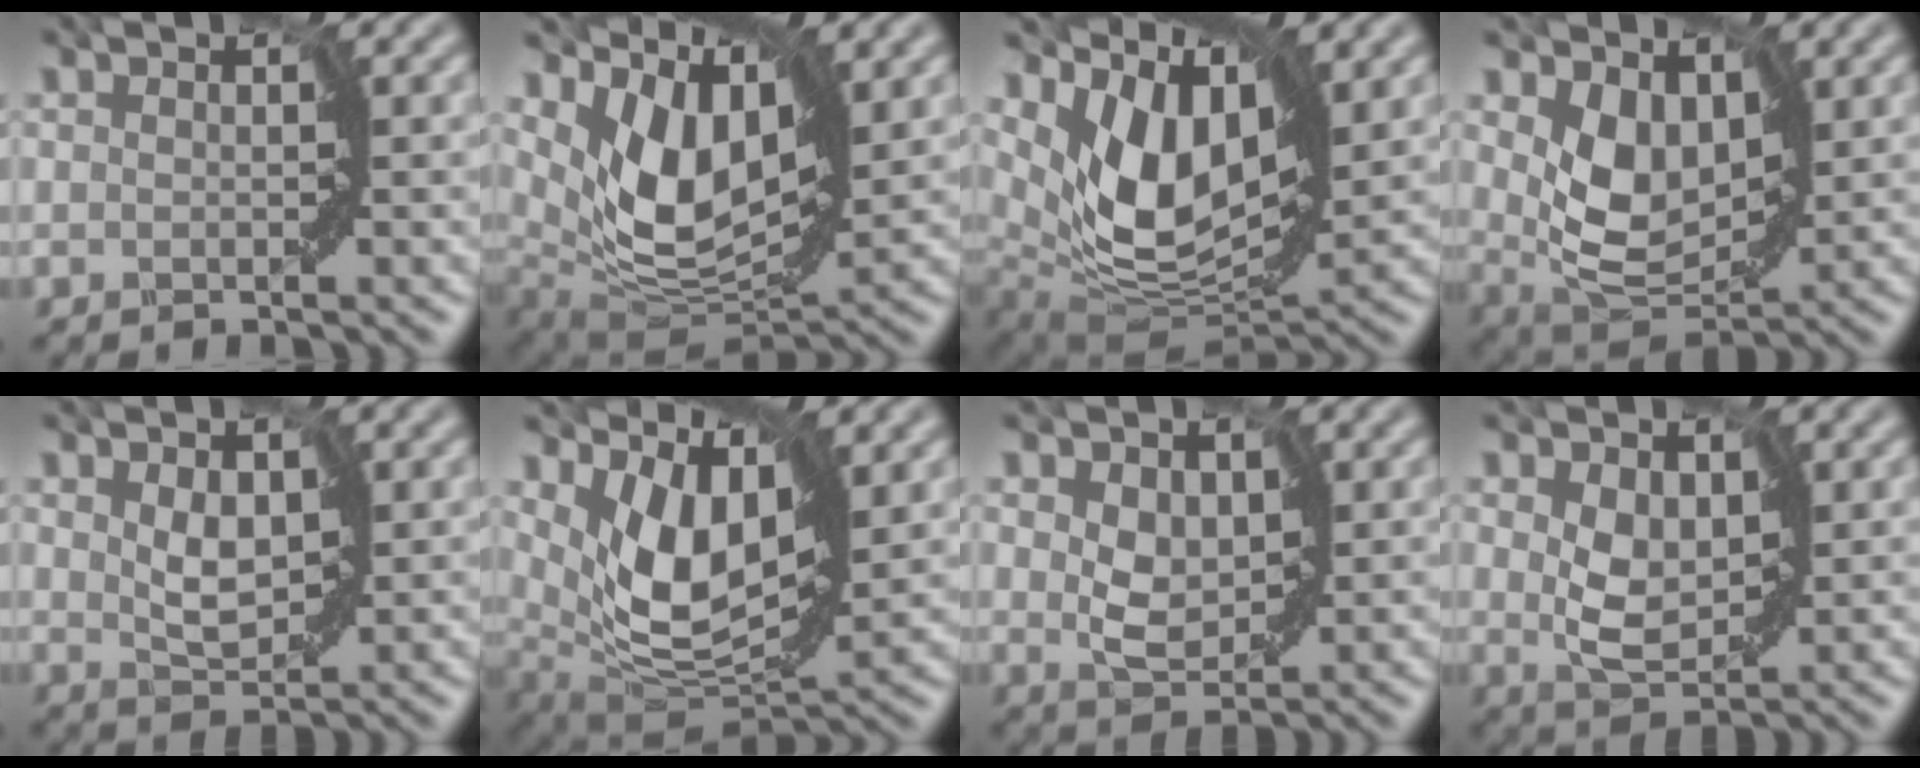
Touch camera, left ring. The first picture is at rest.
{"total": 8.1, "force": [3.2, 4.3, 6.1], "torque": [-0.128, -0.012, 0.056]}
{"total": 9.0, "force": [3.6, 4.8, 6.7], "torque": [-0.136, -0.010, 0.065]}
{"total": 5.0, "force": [1.5, 3.4, 3.4], "torque": [-0.074, -0.016, 0.031]}
{"total": 2.4, "force": [0.7, 1.6, 1.7], "torque": [-0.039, -0.004, 0.015]}
{"total": 7.3, "force": [2.6, 3.7, 5.8], "torque": [-0.121, -0.014, 0.044]}
{"total": 3.0, "force": [0.6, 2.2, 1.9], "torque": [-0.045, -0.005, 0.012]}
{"total": 3.4, "force": [0.7, 2.3, 2.4], "torque": [-0.056, -0.005, 0.016]}